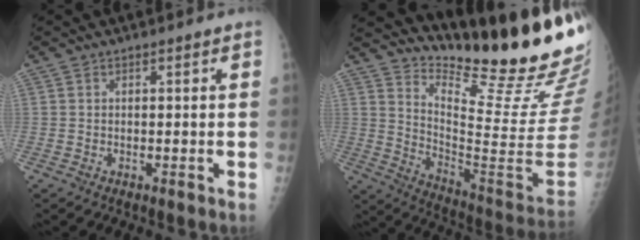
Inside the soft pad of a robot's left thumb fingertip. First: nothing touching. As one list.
[{"total": 24.1, "force": [20.5, 2.3, 12.5], "torque": [-0.160, -0.197, 0.297]}]